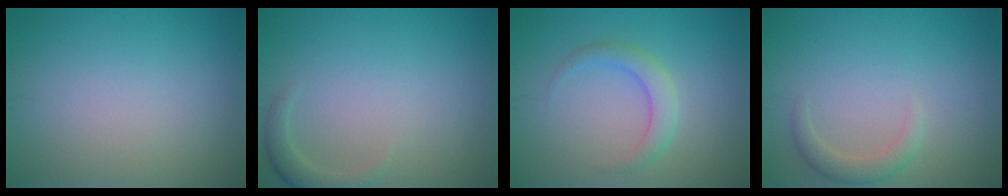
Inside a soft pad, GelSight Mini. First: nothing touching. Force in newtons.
{"total": 1.8, "press": 1.8, "slide": 0.3}
{"total": 2.4, "press": 2.4, "slide": 0.0}
{"total": 2.0, "press": 2.0, "slide": 0.2}